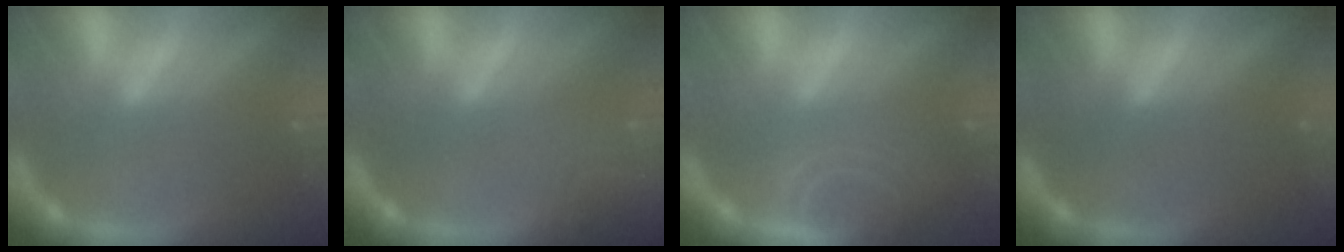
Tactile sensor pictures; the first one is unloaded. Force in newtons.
{"total": 8.5}
{"total": 5.1}
{"total": 0.0}